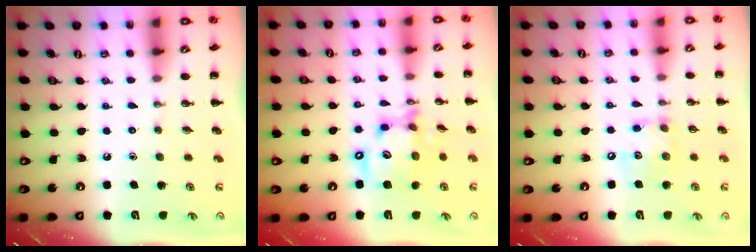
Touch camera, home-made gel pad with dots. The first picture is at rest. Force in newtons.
{"total": 15.1, "press": 14.6, "slide": 3.6}
{"total": 8.6, "press": 8.5, "slide": 1.1}